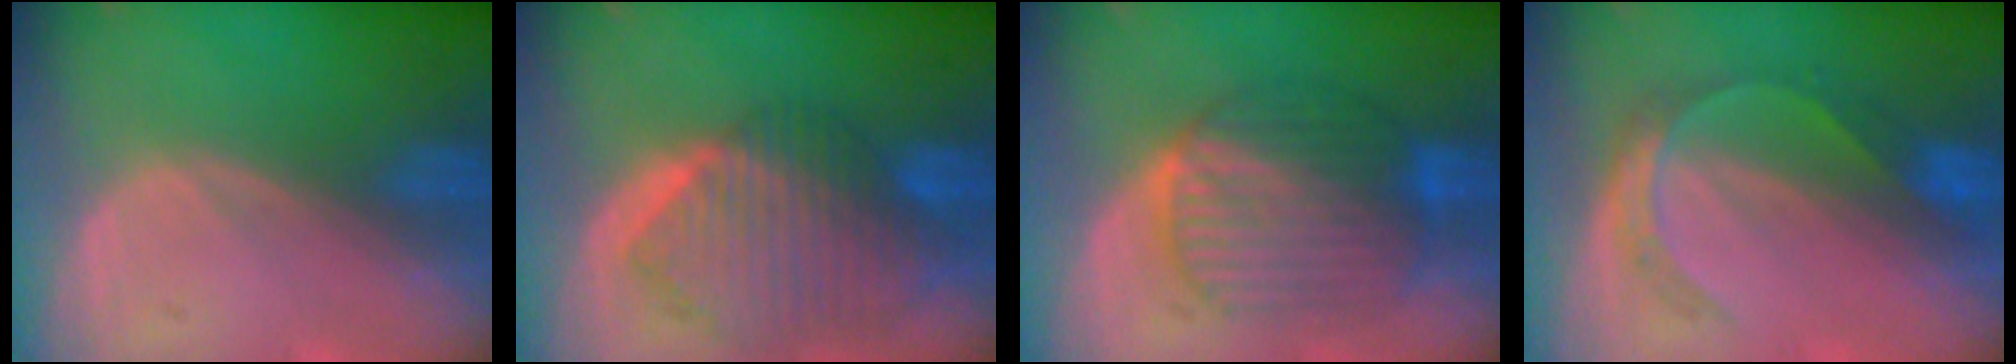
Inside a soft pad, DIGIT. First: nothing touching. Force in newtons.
{"total": 10.3, "press": 9.0, "slide": 5.1}
{"total": 9.2, "press": 9.2, "slide": 0.7}
{"total": 5.4, "press": 5.1, "slide": 1.7}